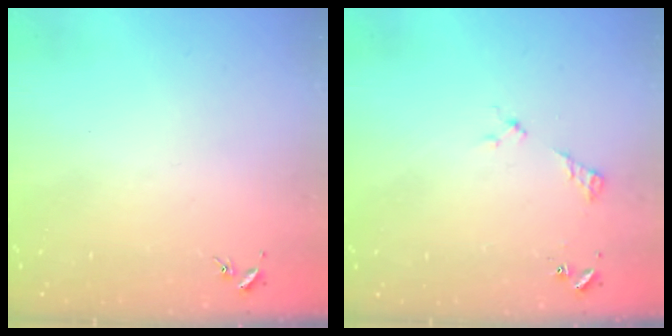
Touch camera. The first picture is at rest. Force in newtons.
{"total": 2.5, "press": 2.5, "slide": 0.3}